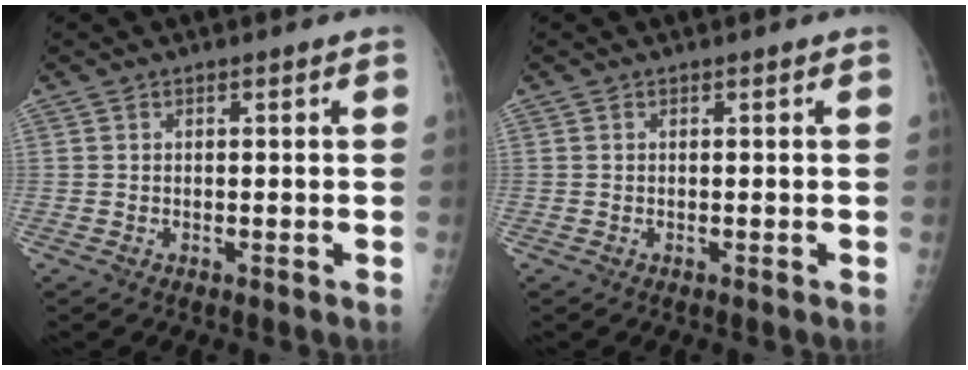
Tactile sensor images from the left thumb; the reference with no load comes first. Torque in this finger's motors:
{"motor_torque": [0.02, 0.01, -0.03, -0.03, 0.00]}